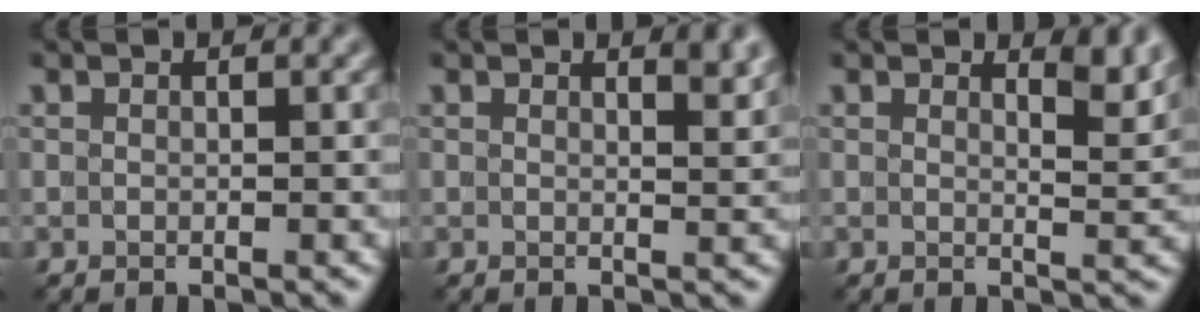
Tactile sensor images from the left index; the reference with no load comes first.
{"total": 2.2, "force": [1.5, 0.6, 1.4], "torque": [-0.005, 0.001, 0.019]}
{"total": 2.4, "force": [1.9, 0.5, 1.3], "torque": [-0.014, -0.009, 0.026]}